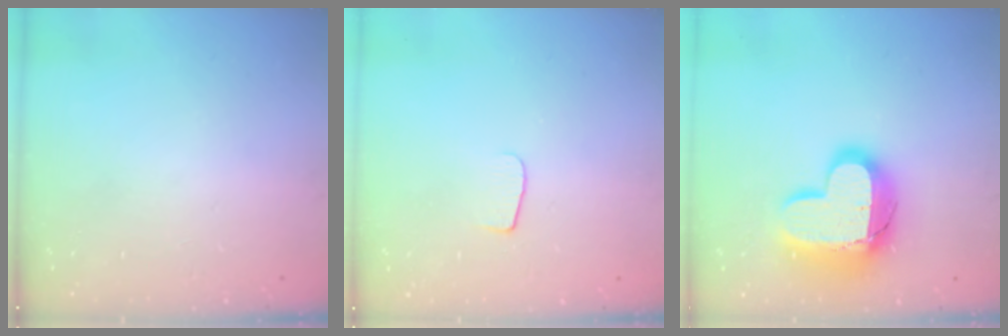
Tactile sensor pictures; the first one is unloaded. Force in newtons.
{"total": 6.0, "press": 6.0, "slide": 0.6}
{"total": 18.5, "press": 18.5, "slide": 1.2}